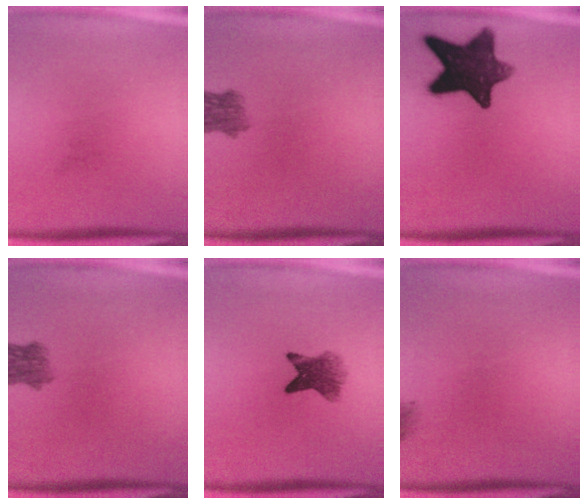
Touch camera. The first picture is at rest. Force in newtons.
{"total": 4.2}
{"total": 13.5}
{"total": 4.2}
{"total": 5.7}
{"total": 1.2}